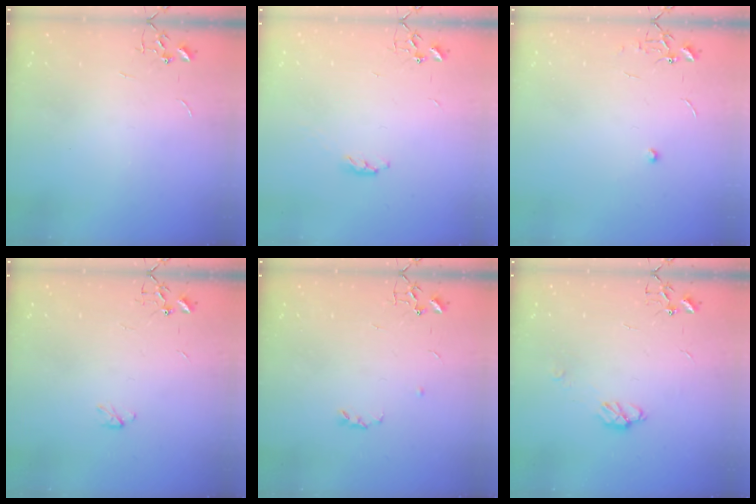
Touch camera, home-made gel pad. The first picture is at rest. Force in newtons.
{"total": 3.3, "press": 3.3, "slide": 0.4}
{"total": 5.6, "press": 5.5, "slide": 0.5}
{"total": 2.9, "press": 2.9, "slide": 0.5}
{"total": 3.7, "press": 3.7, "slide": 0.6}
{"total": 5.8, "press": 5.8, "slide": 0.5}